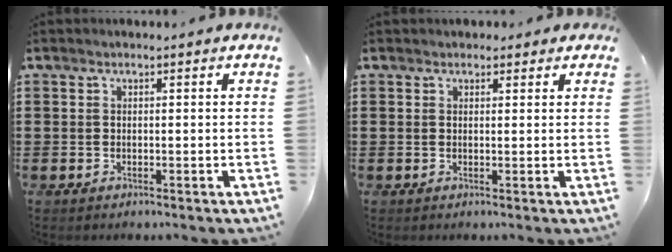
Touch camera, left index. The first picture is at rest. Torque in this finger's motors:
{"motor_torque": [2.14, 0.00, 0.26, 0.05]}